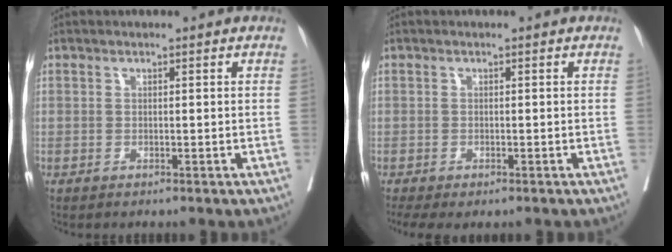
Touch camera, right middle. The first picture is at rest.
{"total": 3.7, "force": [-2.6, 1.6, 2.1], "torque": [-0.037, -0.012, -0.042]}